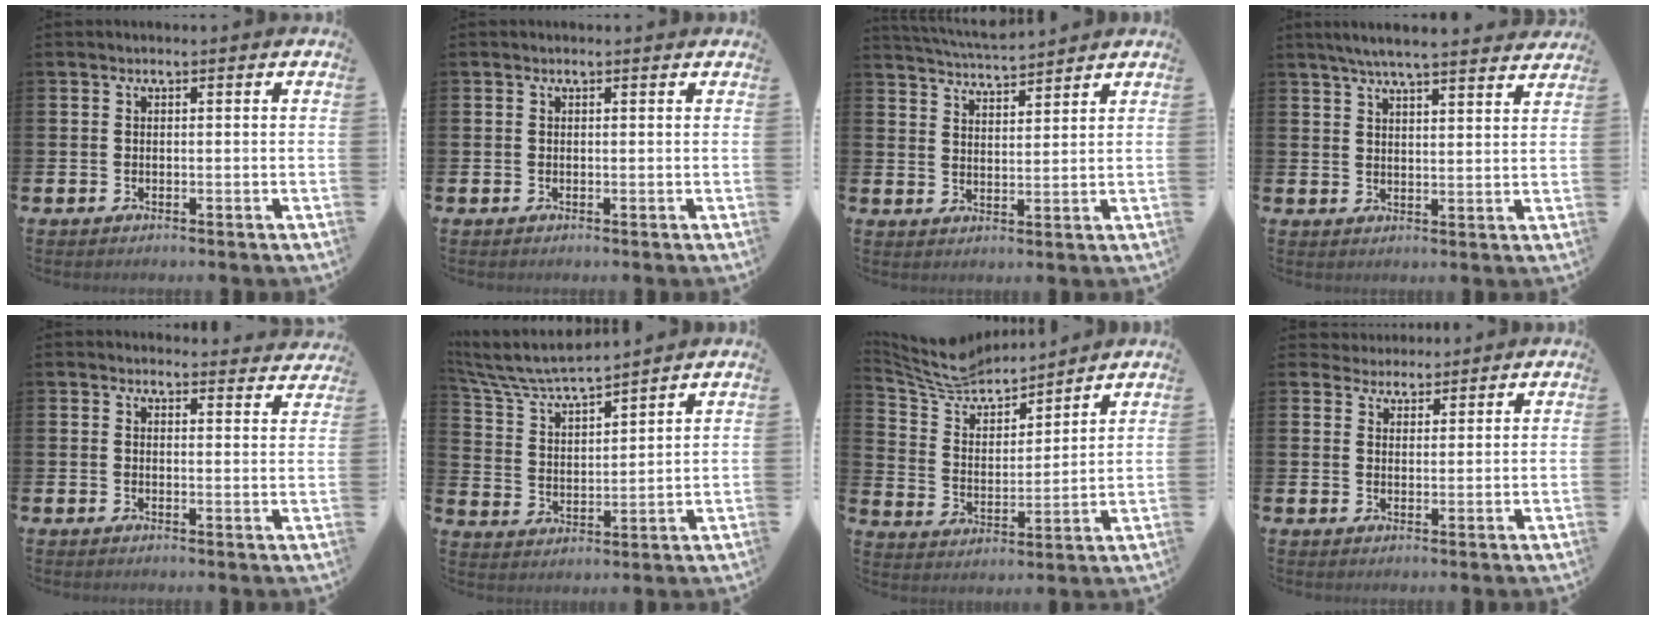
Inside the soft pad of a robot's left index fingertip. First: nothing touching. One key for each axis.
{"total": 0.0}
{"total": 5.1, "fx": 5.1, "fy": 0.0, "fz": 0.4, "tx": -0.020, "ty": -0.030, "tz": 0.091}
{"total": 5.8, "fx": 5.5, "fy": 0.0, "fz": 1.8, "tx": -0.048, "ty": -0.022, "tz": 0.098}
{"total": 2.6, "fx": 2.6, "fy": 0.5, "fz": -0.1, "tx": 0.005, "ty": -0.016, "tz": 0.044}
{"total": 6.8, "fx": 6.5, "fy": 0.5, "fz": 2.0, "tx": -0.071, "ty": -0.045, "tz": 0.112}
{"total": 7.8, "fx": 7.2, "fy": 2.3, "fz": 1.7, "tx": -0.073, "ty": -0.047, "tz": 0.130}
{"total": 3.5, "fx": 3.3, "fy": 1.2, "fz": -0.2, "tx": -0.007, "ty": -0.011, "tz": 0.060}